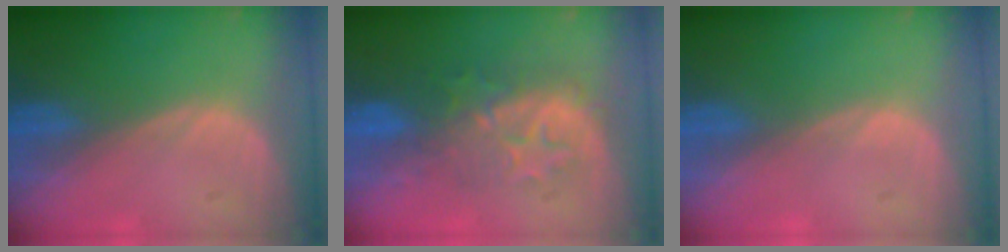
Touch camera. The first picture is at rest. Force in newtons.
{"total": 8.2, "press": 8.2, "slide": 0.9}
{"total": 0.6, "press": 0.1, "slide": 0.6}